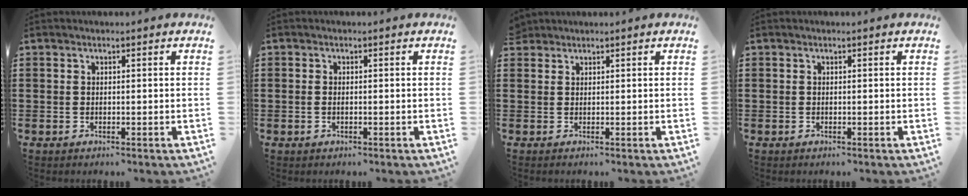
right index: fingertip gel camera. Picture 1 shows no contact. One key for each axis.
{"total": 0.8, "fx": -0.1, "fy": 0.3, "fz": 0.7, "tx": -0.016, "ty": 0.001, "tz": -0.003}
{"total": 1.3, "fx": 1.1, "fy": 0.7, "fz": -0.2, "tx": -0.001, "ty": 0.003, "tz": 0.024}
{"total": 0.0}